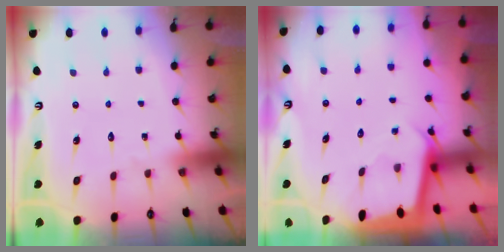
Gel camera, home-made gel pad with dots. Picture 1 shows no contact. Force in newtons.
{"total": 2.1, "press": 2.1, "slide": 0.1}